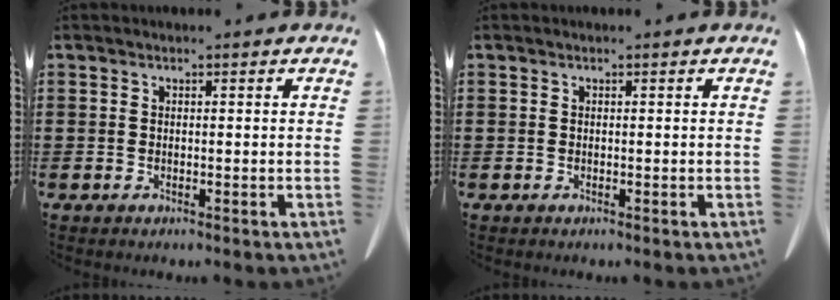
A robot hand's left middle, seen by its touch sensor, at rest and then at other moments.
{"total": 0.0}